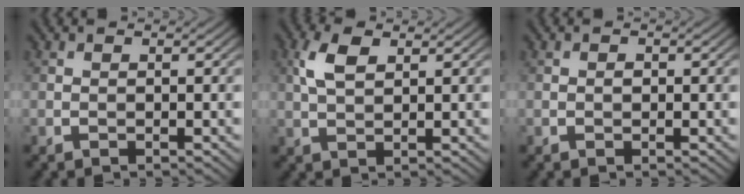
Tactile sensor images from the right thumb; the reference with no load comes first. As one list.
[{"total": 4.3, "force": [1.7, 2.1, 3.3], "torque": [-0.081, 0.009, 0.034]}, {"total": 0.7, "force": [0.0, 0.6, 0.4], "torque": [-0.006, -0.002, -0.003]}]